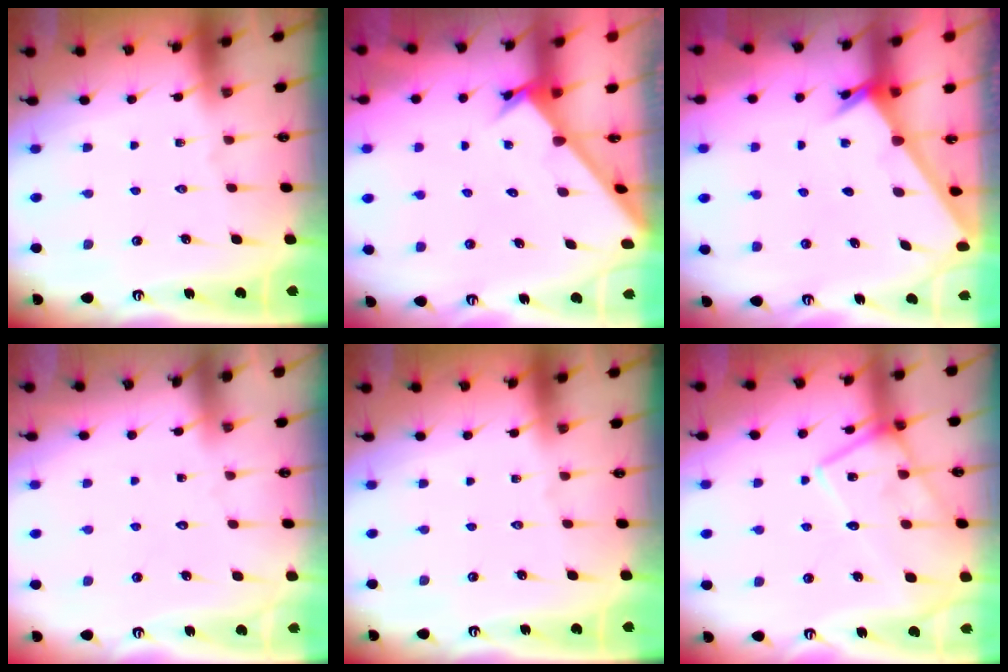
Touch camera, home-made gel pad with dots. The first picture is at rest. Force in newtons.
{"total": 2.6, "press": 2.6, "slide": 0.3}
{"total": 2.6, "press": 2.6, "slide": 0.2}
{"total": 3.2, "press": 3.2, "slide": 0.3}
{"total": 0.0}
{"total": 14.9, "press": 14.8, "slide": 1.0}